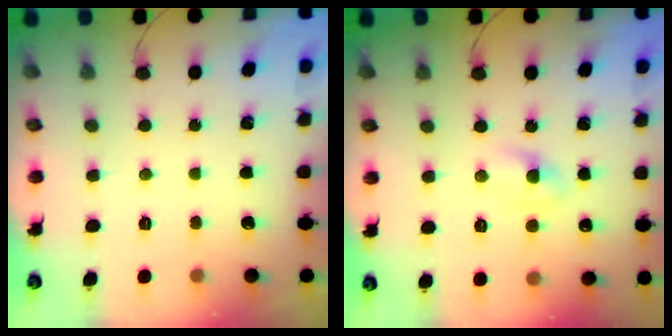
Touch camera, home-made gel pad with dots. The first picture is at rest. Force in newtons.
{"total": 3.4, "press": 3.2, "slide": 1.3}